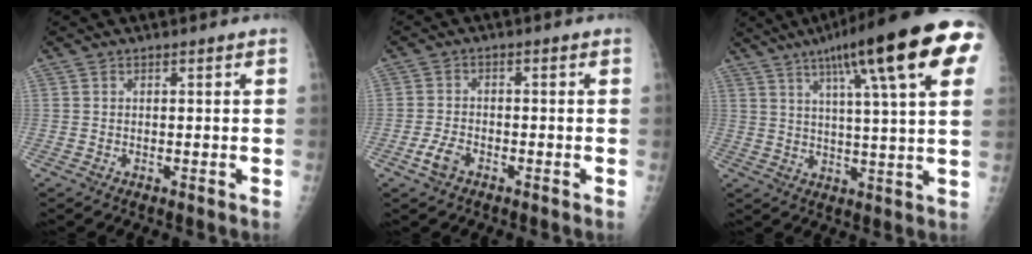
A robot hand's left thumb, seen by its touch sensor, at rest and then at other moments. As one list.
[{"total": 3.4, "force": [-2.1, 1.7, 2.1], "torque": [-0.044, 0.010, -0.039]}, {"total": 23.5, "force": [11.2, 3.6, 20.3], "torque": [-0.296, -0.001, 0.151]}]